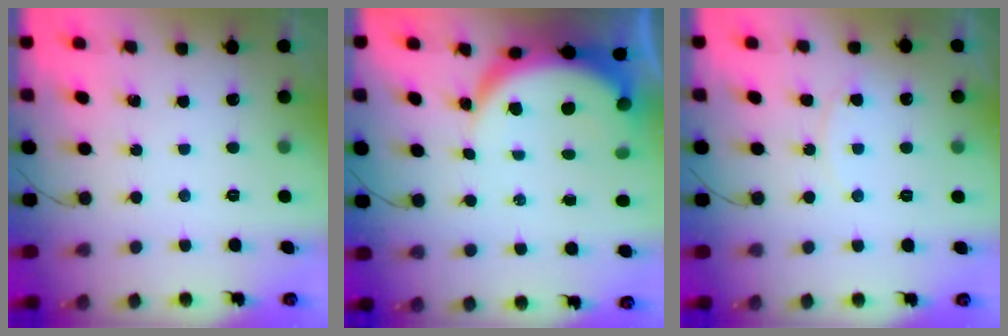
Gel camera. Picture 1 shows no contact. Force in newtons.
{"total": 8.4, "press": 8.3, "slide": 1.0}
{"total": 4.6, "press": 4.6, "slide": 0.5}